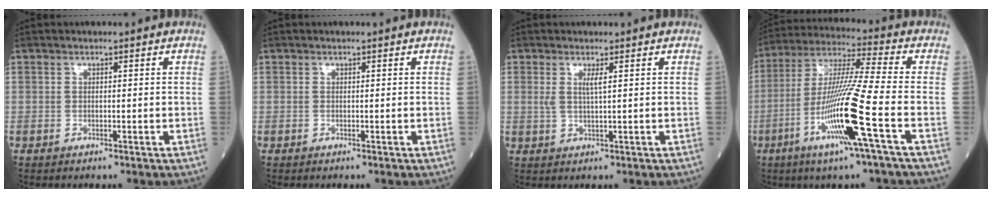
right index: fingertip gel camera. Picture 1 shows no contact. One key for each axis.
{"total": 0.0}
{"total": 2.1, "fx": 0.8, "fy": 0.0, "fz": 1.9, "tx": -0.047, "ty": -0.002, "tz": 0.019}
{"total": 15.2, "fx": -5.3, "fy": -1.5, "fz": 14.2, "tx": -0.285, "ty": -0.016, "tz": -0.104}